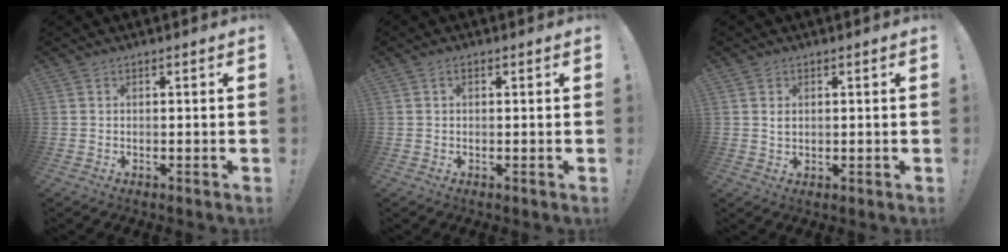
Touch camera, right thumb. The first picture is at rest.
{"total": 1.1, "force": [0.3, 0.7, 0.8], "torque": [-0.020, 0.005, 0.005]}
{"total": 1.6, "force": [0.4, 1.2, 1.0], "torque": [-0.013, 0.000, 0.005]}